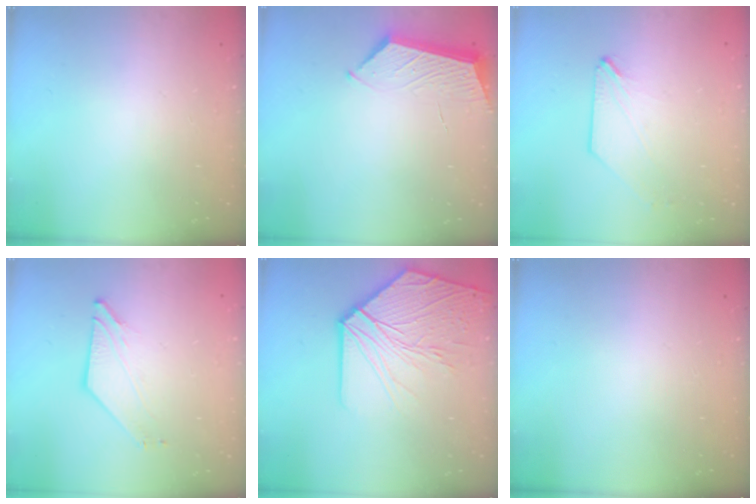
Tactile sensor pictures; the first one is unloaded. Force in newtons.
{"total": 5.4, "press": 5.4, "slide": 0.7}
{"total": 1.3, "press": 1.3, "slide": 0.3}
{"total": 2.9, "press": 2.9, "slide": 0.2}
{"total": 13.5, "press": 13.4, "slide": 1.7}
{"total": 0.0}